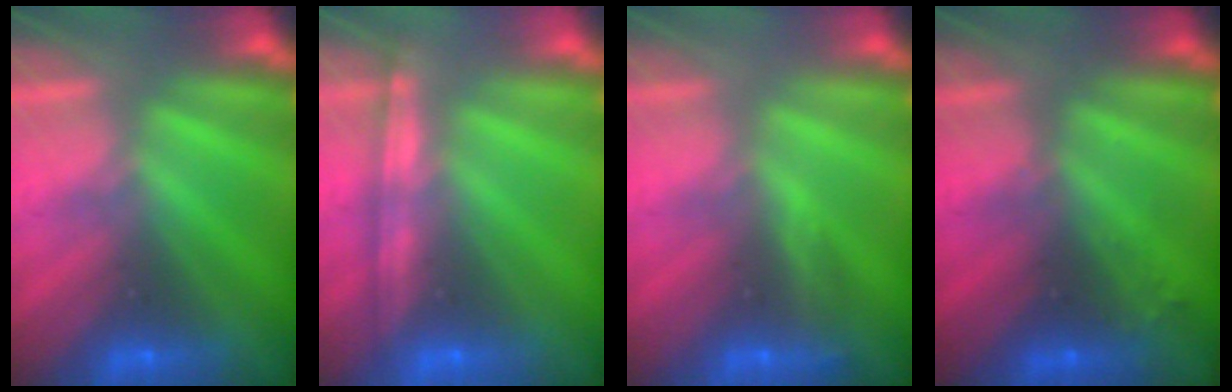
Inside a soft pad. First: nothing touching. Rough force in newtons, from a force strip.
{"total": 1.2}
{"total": 3.0}
{"total": 2.7}